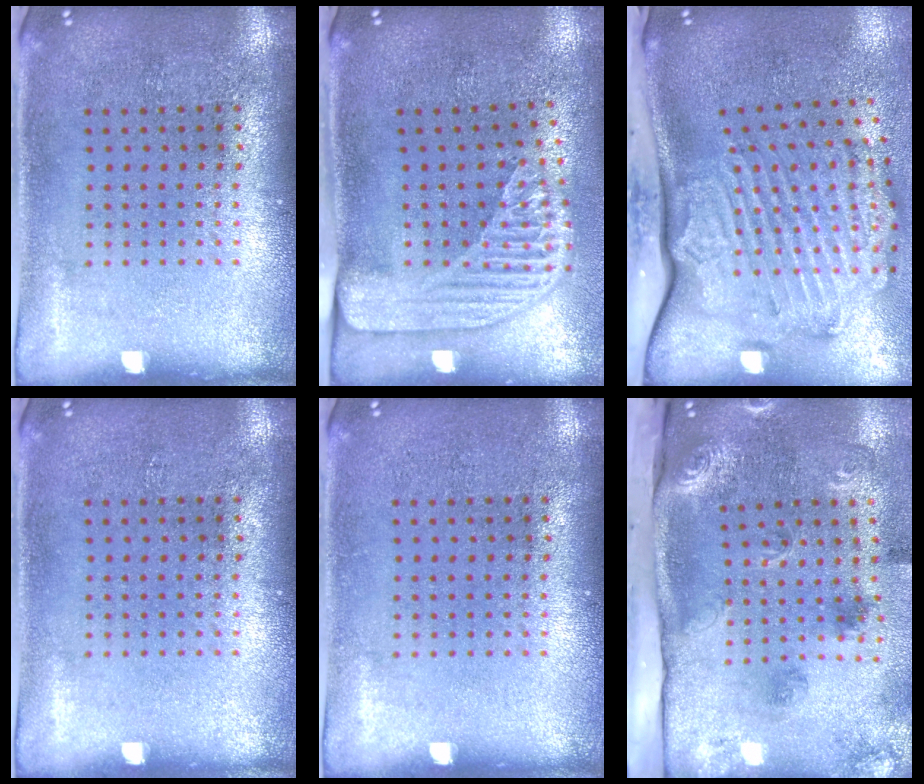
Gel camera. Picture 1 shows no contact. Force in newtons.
{"total": 2.3, "press": 1.8, "slide": 1.5}
{"total": 3.6, "press": 2.5, "slide": 2.6}
{"total": 0.0}
{"total": 0.0}
{"total": 3.2, "press": 2.1, "slide": 2.4}